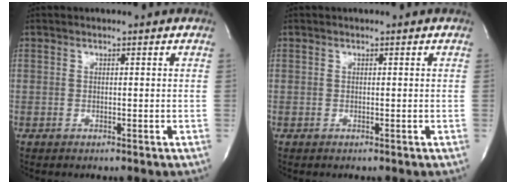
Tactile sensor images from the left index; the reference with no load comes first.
{"total": 0.0}